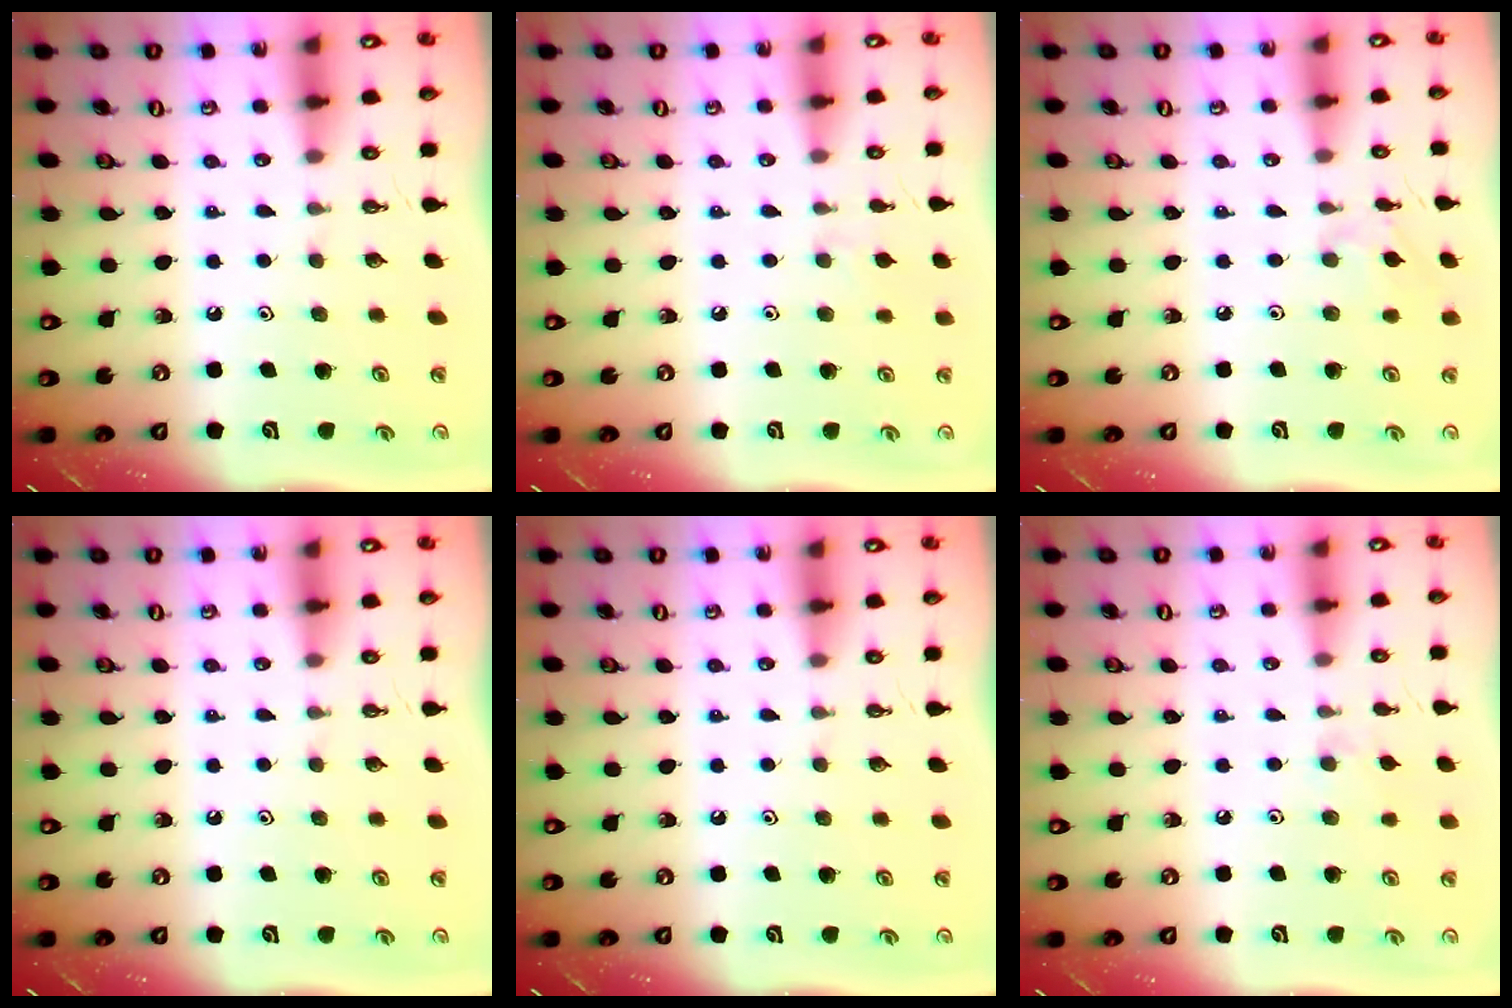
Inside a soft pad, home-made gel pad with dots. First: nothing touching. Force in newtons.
{"total": 5.5, "press": 5.5, "slide": 0.7}
{"total": 3.9, "press": 3.9, "slide": 0.6}
{"total": 0.0}
{"total": 0.0}
{"total": 5.2, "press": 5.2, "slide": 0.7}